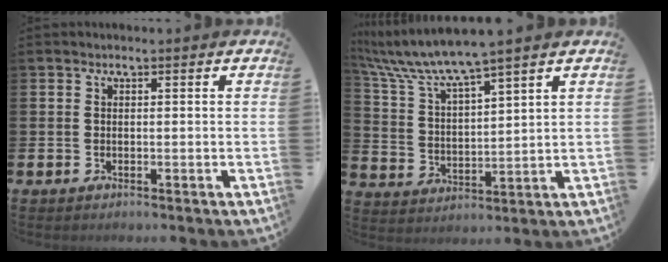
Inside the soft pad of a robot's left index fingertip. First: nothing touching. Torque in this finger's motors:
{"motor_torque": [0.22, -0.41, 1.05, 0.21]}